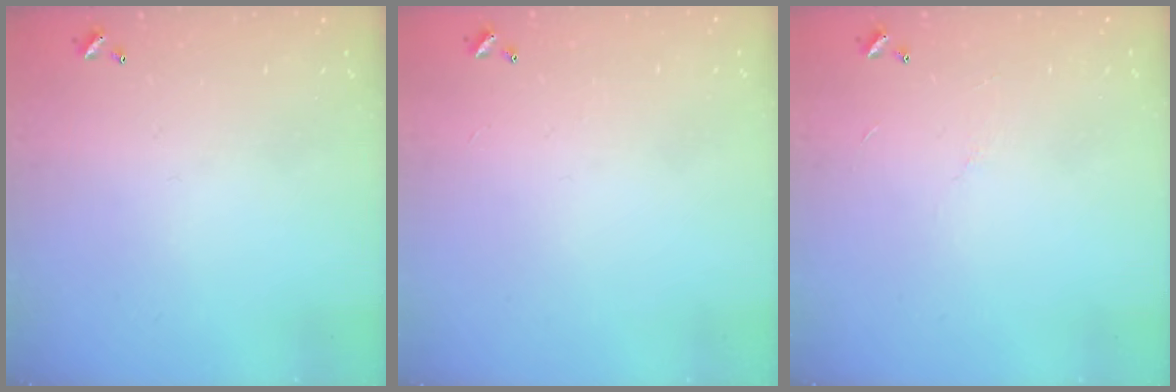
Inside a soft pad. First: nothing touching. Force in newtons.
{"total": 1.0, "press": 0.9, "slide": 0.5}
{"total": 4.5, "press": 4.5, "slide": 0.5}